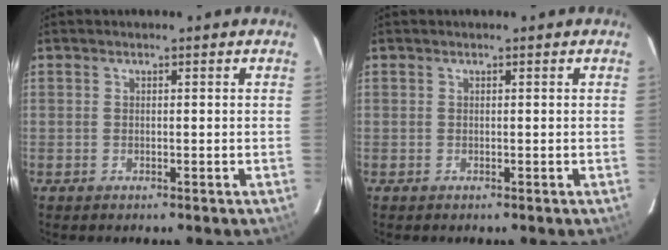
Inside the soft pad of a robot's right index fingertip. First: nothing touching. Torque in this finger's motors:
{"motor_torque": [-0.01, 0.00, 0.00, 0.01]}